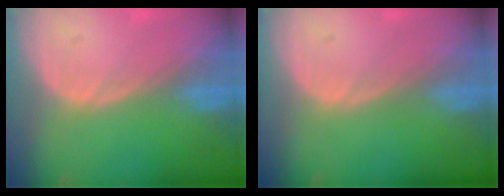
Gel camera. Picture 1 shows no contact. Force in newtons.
{"total": 0.0}